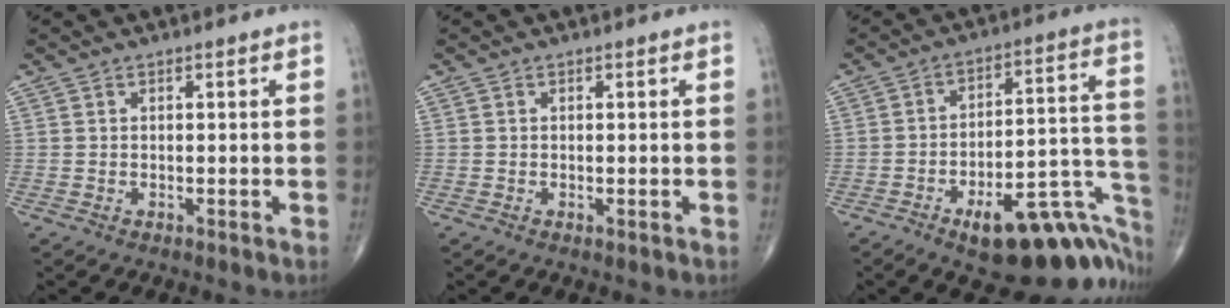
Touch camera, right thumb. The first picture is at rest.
{"total": 0.0}
{"total": 23.4, "force": [-11.8, 9.3, 17.9], "torque": [-0.139, 0.101, -0.154]}